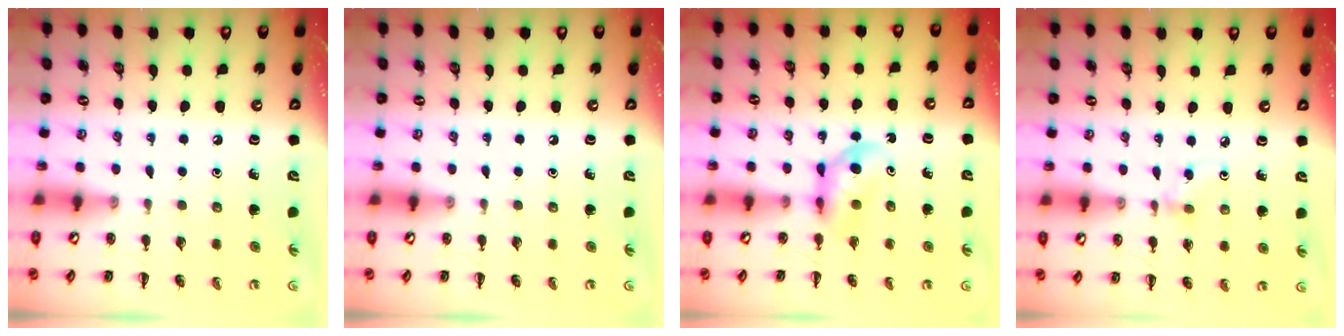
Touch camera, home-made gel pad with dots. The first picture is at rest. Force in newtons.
{"total": 0.0}
{"total": 4.8, "press": 4.7, "slide": 0.8}
{"total": 2.7, "press": 2.4, "slide": 1.1}